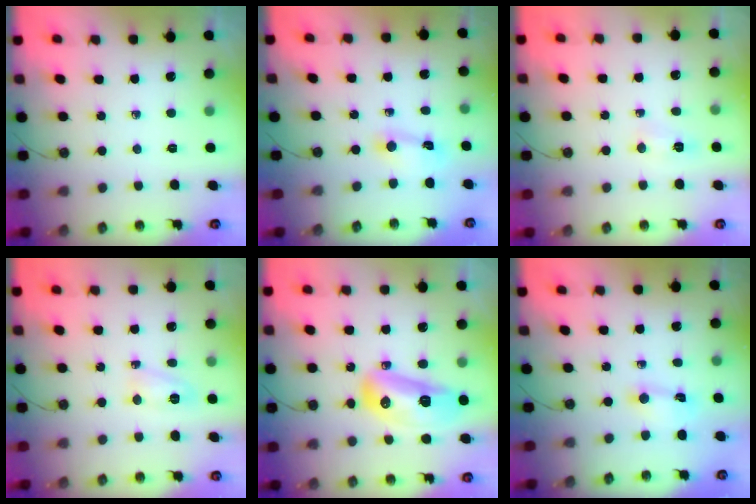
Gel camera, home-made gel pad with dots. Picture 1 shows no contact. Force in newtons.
{"total": 2.4, "press": 2.4, "slide": 0.3}
{"total": 4.9, "press": 4.8, "slide": 0.6}
{"total": 4.6, "press": 4.6, "slide": 0.7}
{"total": 14.2, "press": 14.2, "slide": 1.5}
{"total": 1.5, "press": 1.5, "slide": 0.2}